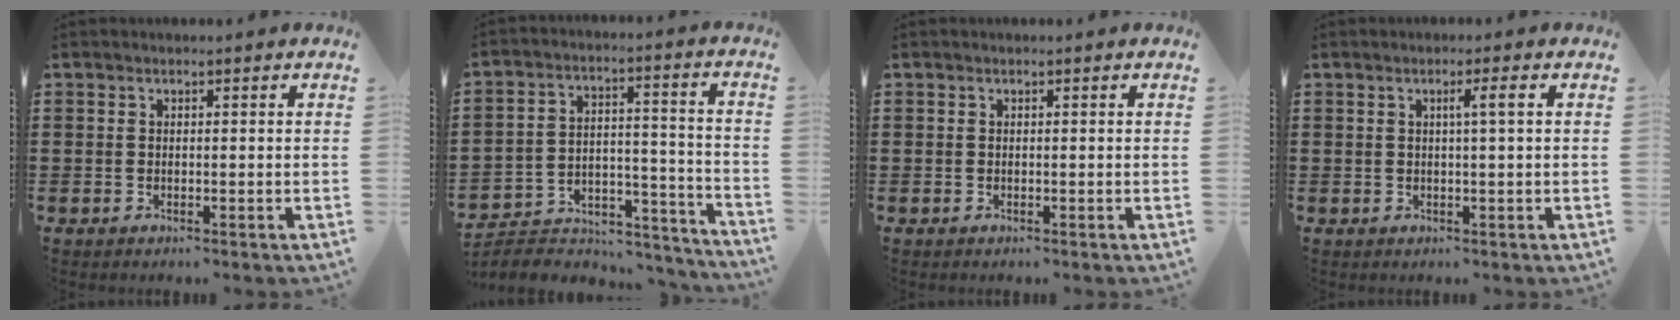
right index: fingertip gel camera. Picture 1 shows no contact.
{"total": 5.2, "force": [-4.8, 1.8, 1.1], "torque": [-0.024, 0.006, -0.098]}
{"total": 0.0}
{"total": 2.4, "force": [0.3, -0.3, 2.3], "torque": [-0.042, -0.002, 0.001]}